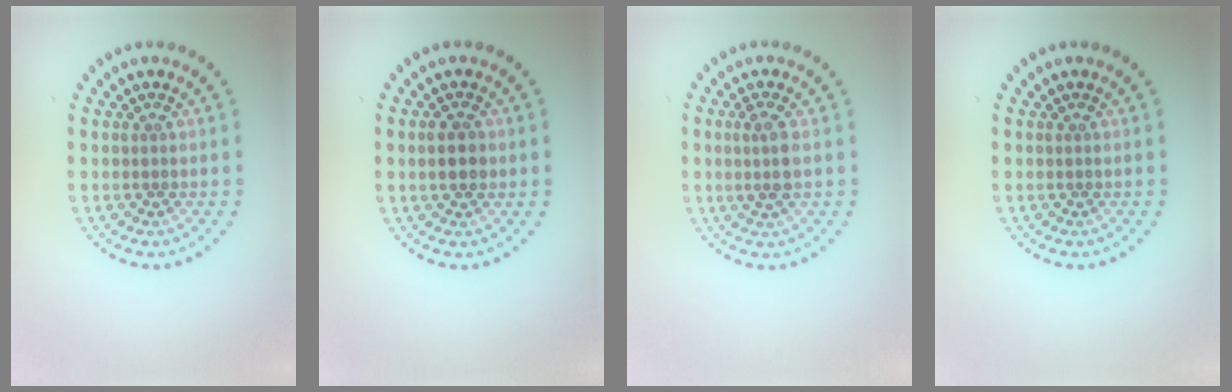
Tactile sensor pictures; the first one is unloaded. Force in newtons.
{"total": 2.5, "press": 2.5, "slide": 0.2}
{"total": 2.4, "press": 2.2, "slide": 0.9}
{"total": 0.0}